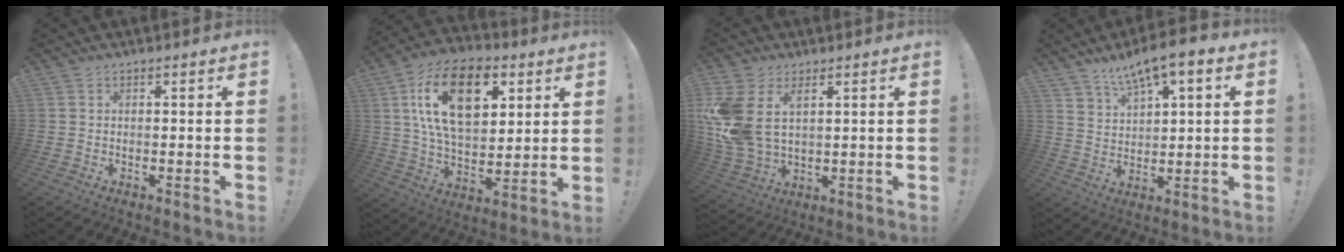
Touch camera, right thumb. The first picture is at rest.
{"total": 22.7, "force": [8.2, 13.2, 16.5], "torque": [-0.277, -0.023, 0.140]}
{"total": 12.9, "force": [4.4, 8.4, 8.9], "torque": [-0.187, -0.020, 0.087]}
{"total": 8.2, "force": [5.6, 3.1, 5.1], "torque": [-0.088, -0.031, 0.100]}